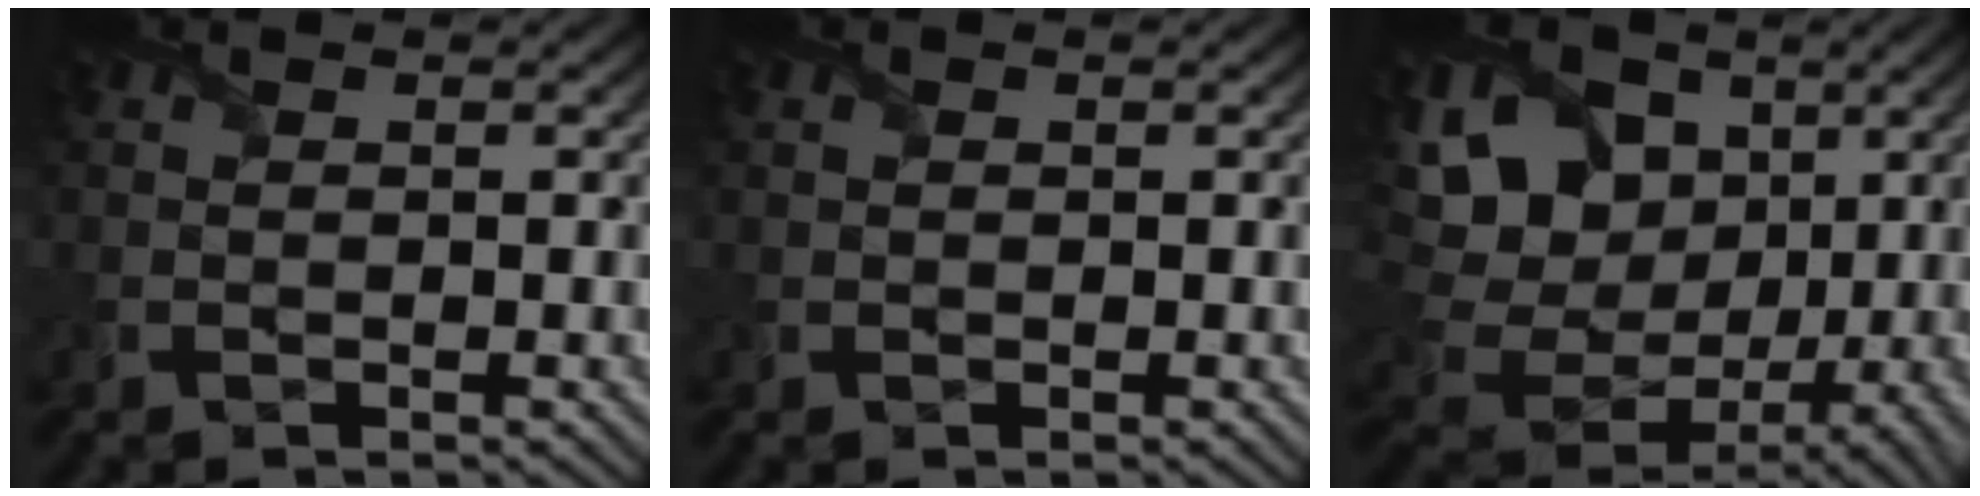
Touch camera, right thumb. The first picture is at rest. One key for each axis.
{"total": 1.0, "fx": 0.5, "fy": 0.7, "fz": 0.6, "tx": -0.012, "ty": 0.000, "tz": 0.012}
{"total": 15.5, "fx": 3.8, "fy": 11.9, "fz": 9.1, "tx": -0.217, "ty": 0.034, "tz": 0.070}